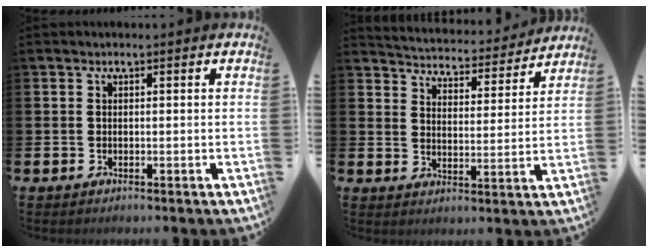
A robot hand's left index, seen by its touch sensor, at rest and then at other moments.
{"total": 4.6, "force": [4.6, 0.7, 0.1], "torque": [-0.023, -0.044, 0.076]}